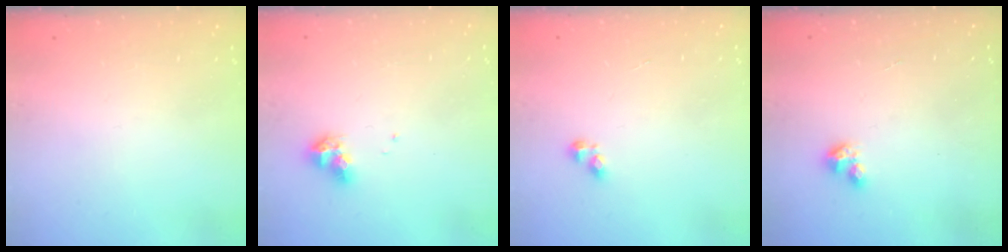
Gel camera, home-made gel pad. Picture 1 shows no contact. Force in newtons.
{"total": 8.1, "press": 8.1, "slide": 0.5}
{"total": 2.1, "press": 2.0, "slide": 0.3}
{"total": 2.6, "press": 2.6, "slide": 0.2}